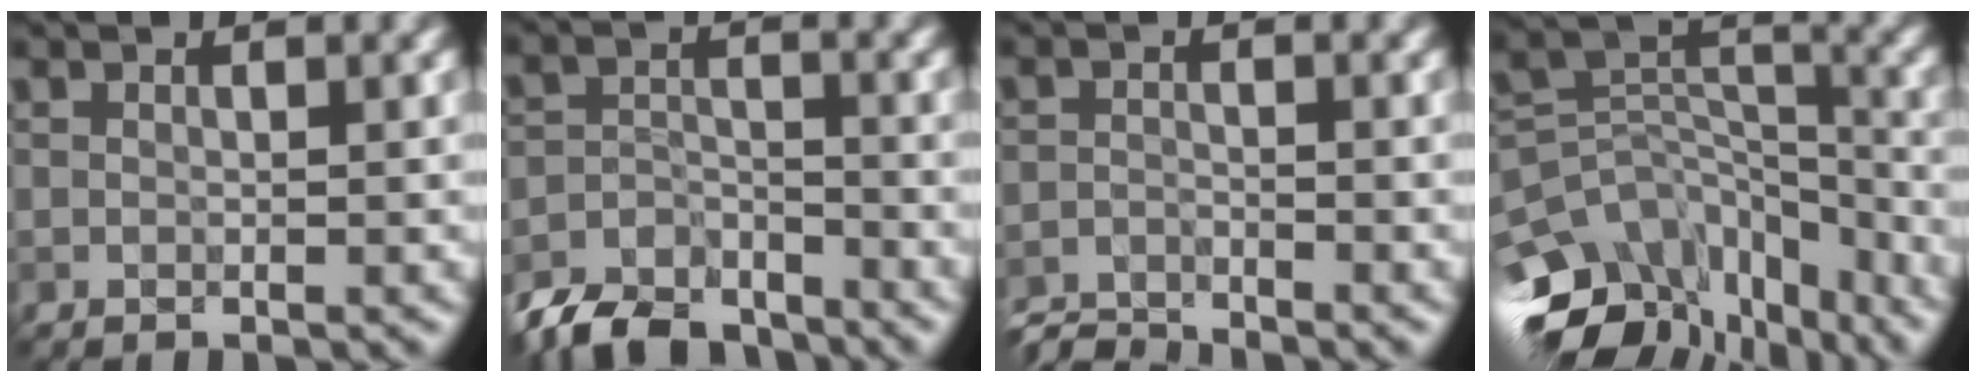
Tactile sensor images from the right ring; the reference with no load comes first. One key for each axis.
{"total": 6.6, "fx": -6.3, "fy": 1.8, "fz": 1.0, "tx": -0.015, "ty": -0.007, "tz": -0.113}
{"total": 3.8, "fx": -3.8, "fy": 0.1, "fz": -0.2, "tx": 0.007, "ty": -0.005, "tz": -0.068}
{"total": 11.8, "fx": -8.3, "fy": 6.9, "fz": 4.8, "tx": -0.099, "ty": 0.024, "tz": -0.123}